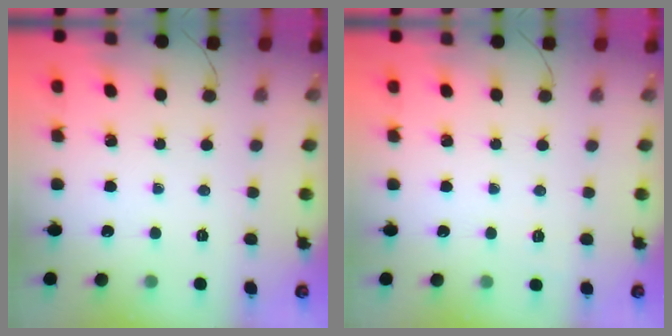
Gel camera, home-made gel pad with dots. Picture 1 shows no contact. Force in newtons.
{"total": 6.7, "press": 6.4, "slide": 1.8}